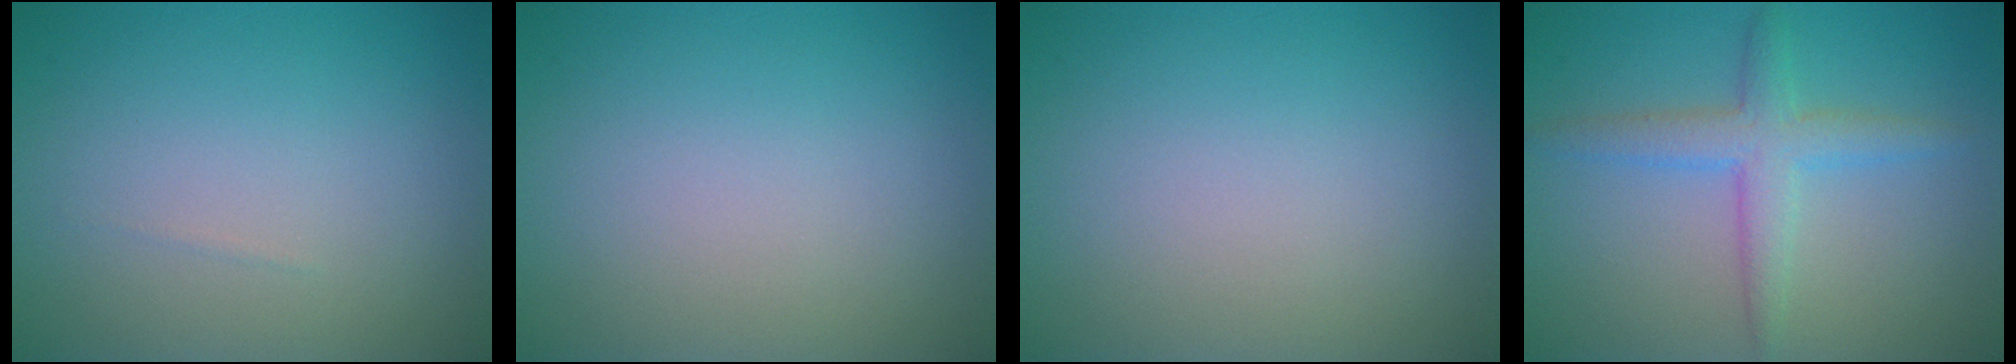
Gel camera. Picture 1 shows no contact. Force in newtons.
{"total": 0.0}
{"total": 0.0}
{"total": 3.3, "press": 3.3, "slide": 0.1}